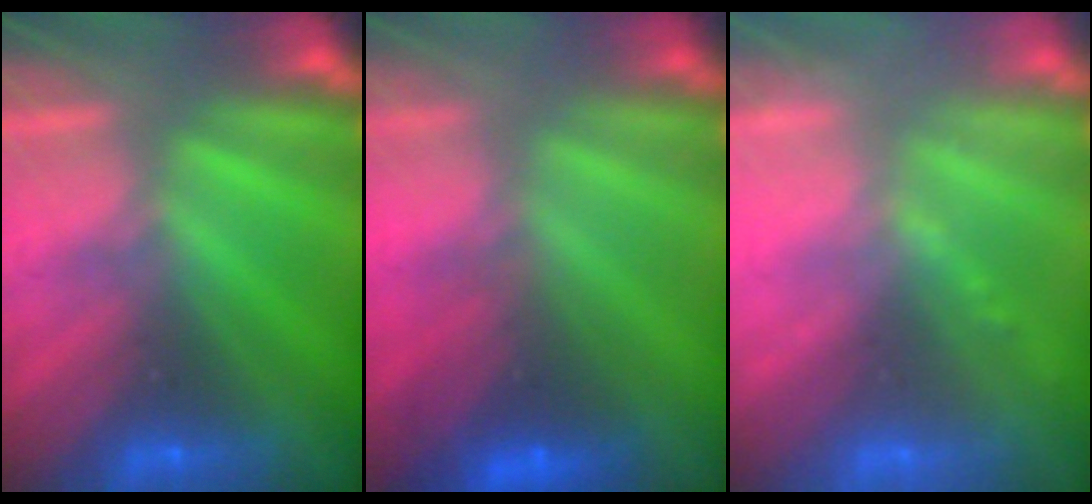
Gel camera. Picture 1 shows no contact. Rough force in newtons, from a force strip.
{"total": 2.8}
{"total": 2.4}